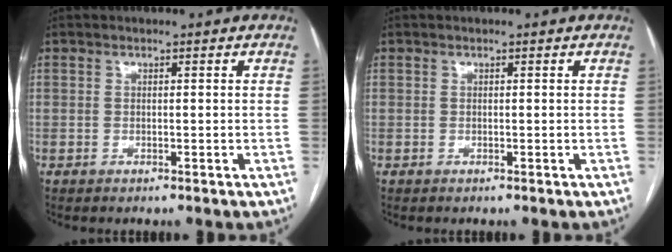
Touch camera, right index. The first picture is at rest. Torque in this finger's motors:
{"motor_torque": [0.00, 0.00, 0.00, 0.00]}